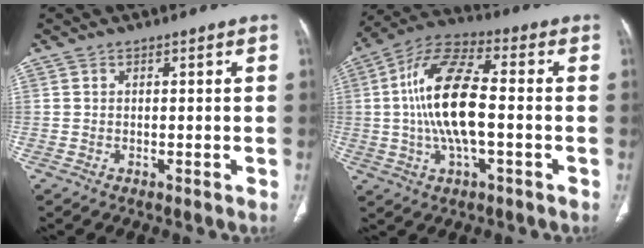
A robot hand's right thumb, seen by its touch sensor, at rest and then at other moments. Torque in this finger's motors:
{"motor_torque": [1.53, 3.48, 1.85, 0.28, 0.46]}